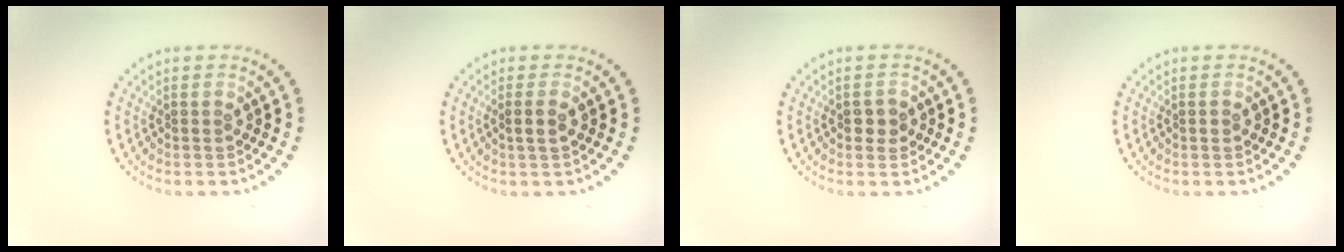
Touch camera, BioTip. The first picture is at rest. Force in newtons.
{"total": 1.3, "press": 1.1, "slide": 0.7}
{"total": 1.3, "press": 1.3, "slide": 0.1}
{"total": 0.5, "press": 0.5, "slide": 0.1}